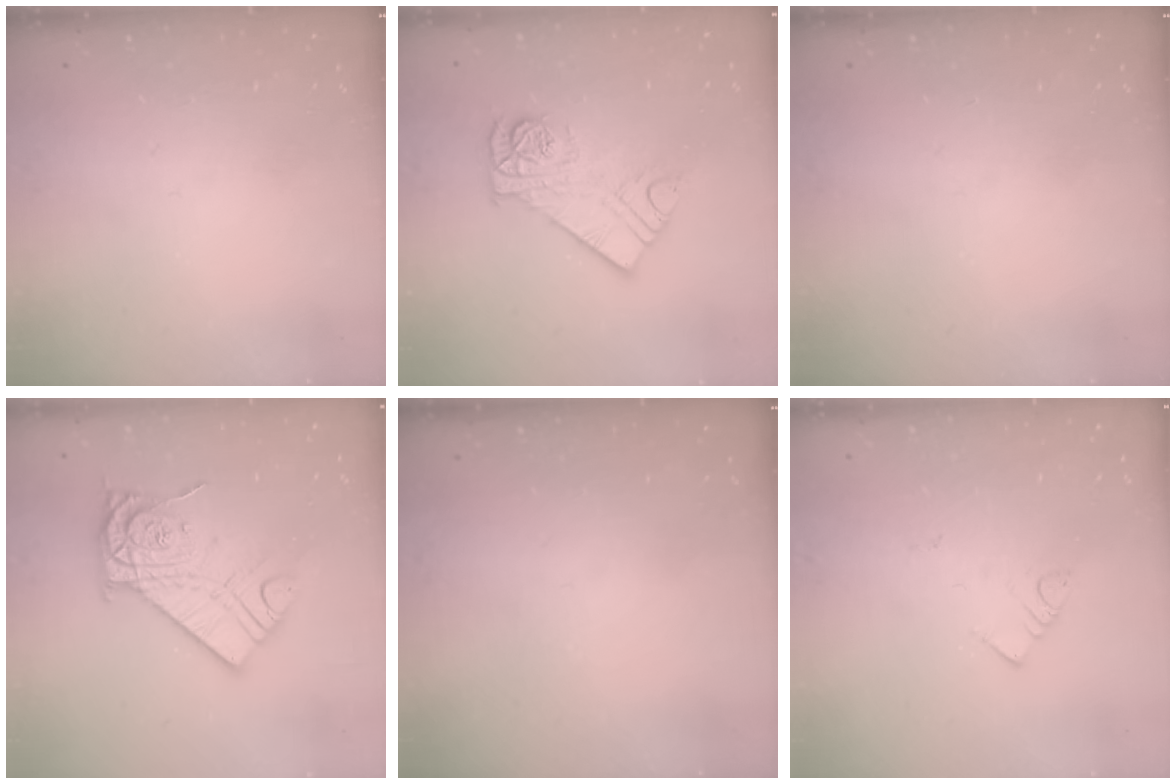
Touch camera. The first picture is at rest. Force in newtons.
{"total": 11.4, "press": 11.4, "slide": 1.0}
{"total": 0.0}
{"total": 14.9, "press": 14.8, "slide": 1.1}
{"total": 0.0}
{"total": 2.9, "press": 2.9, "slide": 0.3}